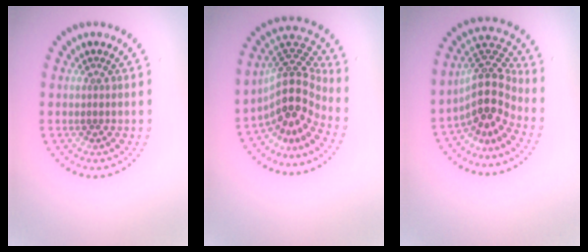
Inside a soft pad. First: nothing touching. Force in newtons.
{"total": 5.2, "press": 3.6, "slide": 3.8}
{"total": 4.7, "press": 3.7, "slide": 2.9}